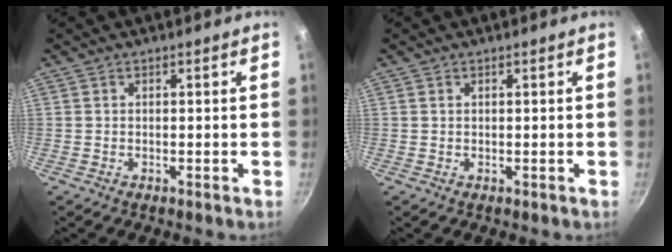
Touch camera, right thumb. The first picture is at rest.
{"total": 0.0}